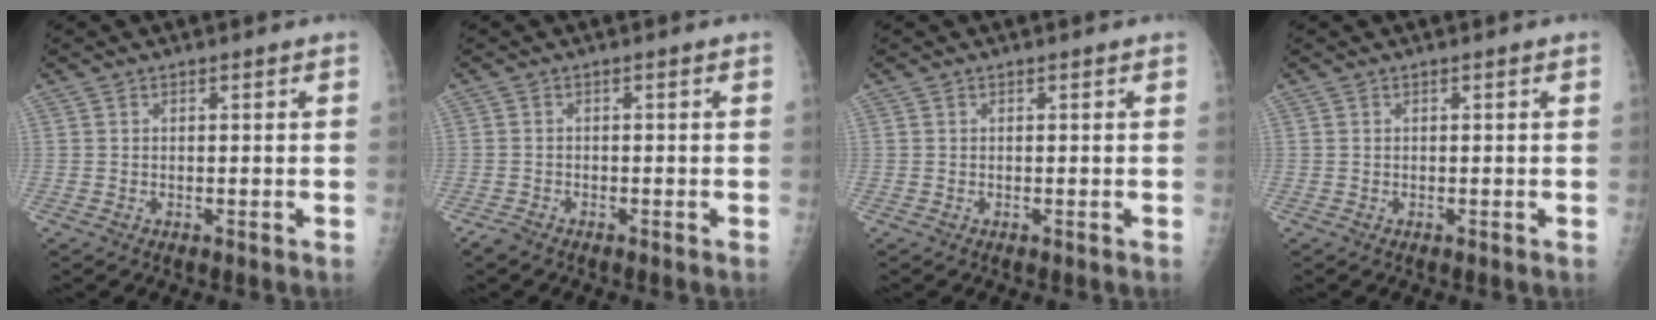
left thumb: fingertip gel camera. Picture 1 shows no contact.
{"total": 1.6, "force": [-1.5, 0.5, 0.4], "torque": [-0.016, 0.000, -0.028]}
{"total": 0.0}
{"total": 0.0}